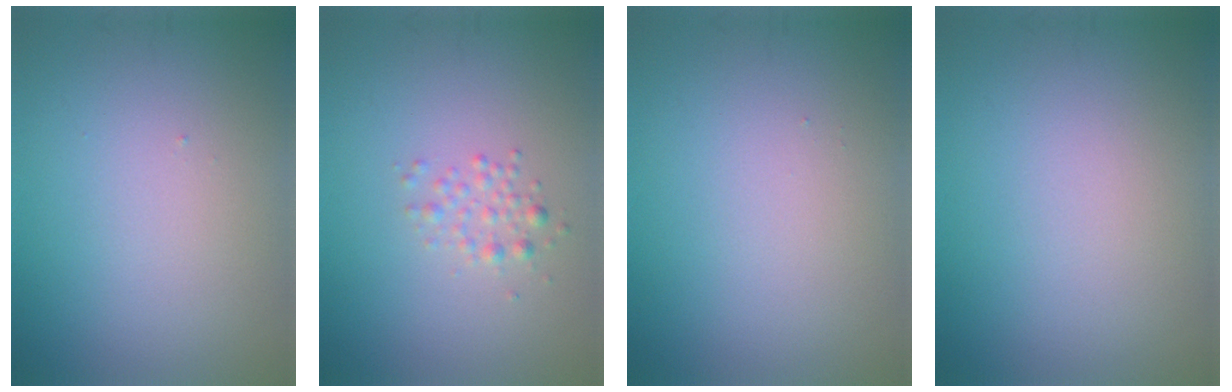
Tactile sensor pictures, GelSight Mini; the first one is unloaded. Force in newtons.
{"total": 1.4, "press": 1.4, "slide": 0.1}
{"total": 0.0}
{"total": 0.0}